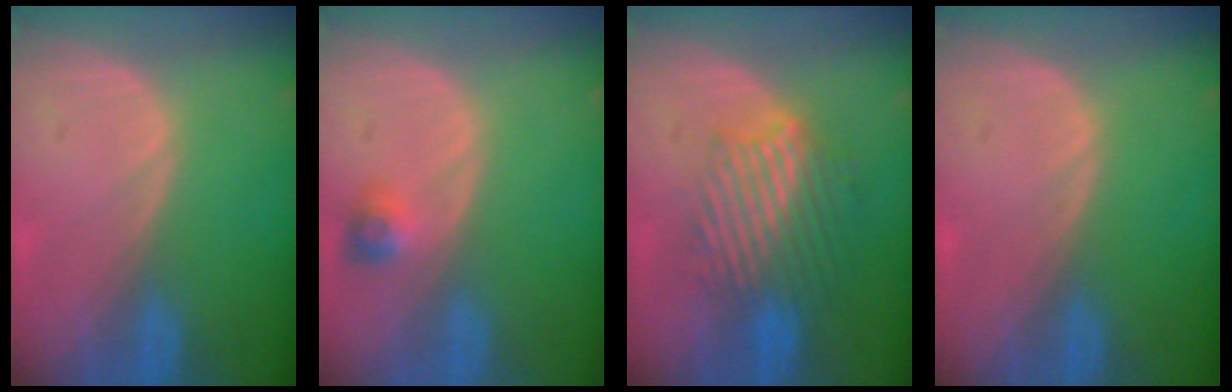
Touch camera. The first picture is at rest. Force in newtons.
{"total": 2.6, "press": 2.4, "slide": 1.0}
{"total": 9.3, "press": 8.4, "slide": 3.9}
{"total": 0.0}